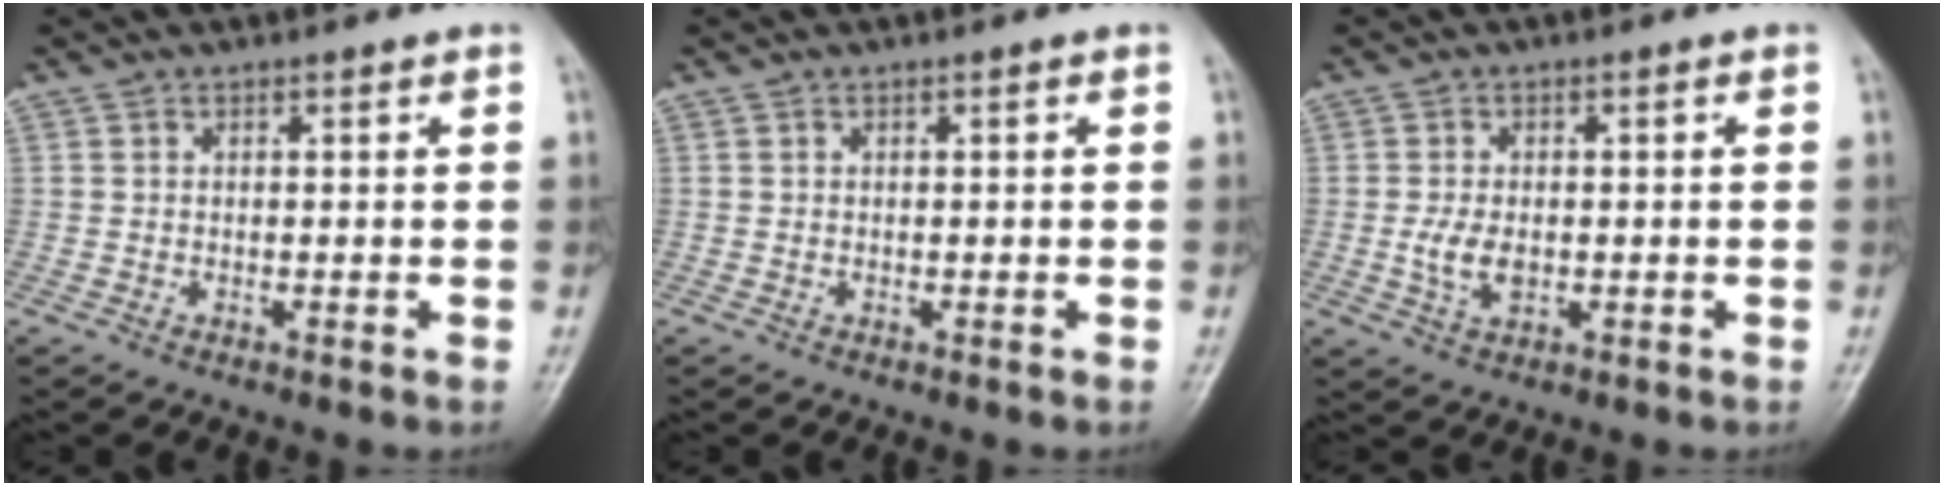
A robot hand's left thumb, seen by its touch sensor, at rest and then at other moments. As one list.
[{"total": 0.0}, {"total": 4.5, "force": [-0.6, 2.7, 3.6], "torque": [-0.072, 0.001, -0.011]}]